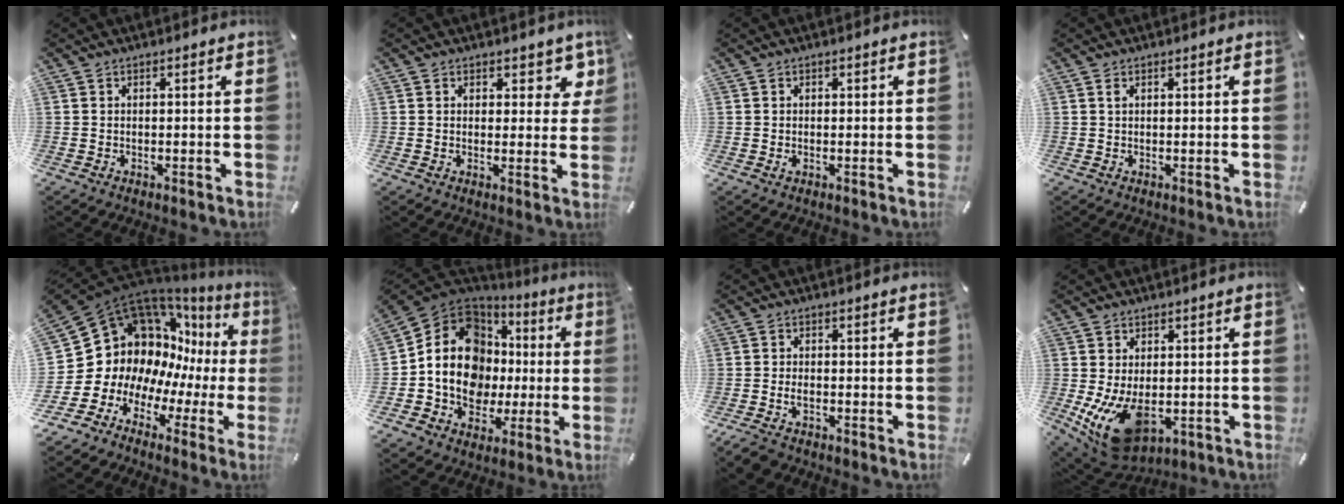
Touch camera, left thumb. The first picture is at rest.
{"total": 5.7, "force": [3.2, 3.7, 3.0], "torque": [-0.011, -0.018, 0.048]}
{"total": 0.7, "force": [-0.1, 0.5, 0.5], "torque": [-0.002, -0.003, -0.003]}
{"total": 0.8, "force": [0.3, 0.2, 0.7], "torque": [-0.013, 0.001, 0.006]}
{"total": 16.9, "force": [5.8, 14.1, 7.3], "torque": [-0.141, -0.104, 0.142]}
{"total": 16.4, "force": [-0.1, 13.5, 9.2], "torque": [-0.196, -0.013, -0.003]}
{"total": 3.1, "force": [-1.6, 1.8, 1.9], "torque": [-0.039, 0.006, -0.031]}
{"total": 12.7, "force": [-2.3, 8.1, 9.4], "torque": [-0.173, -0.005, -0.033]}